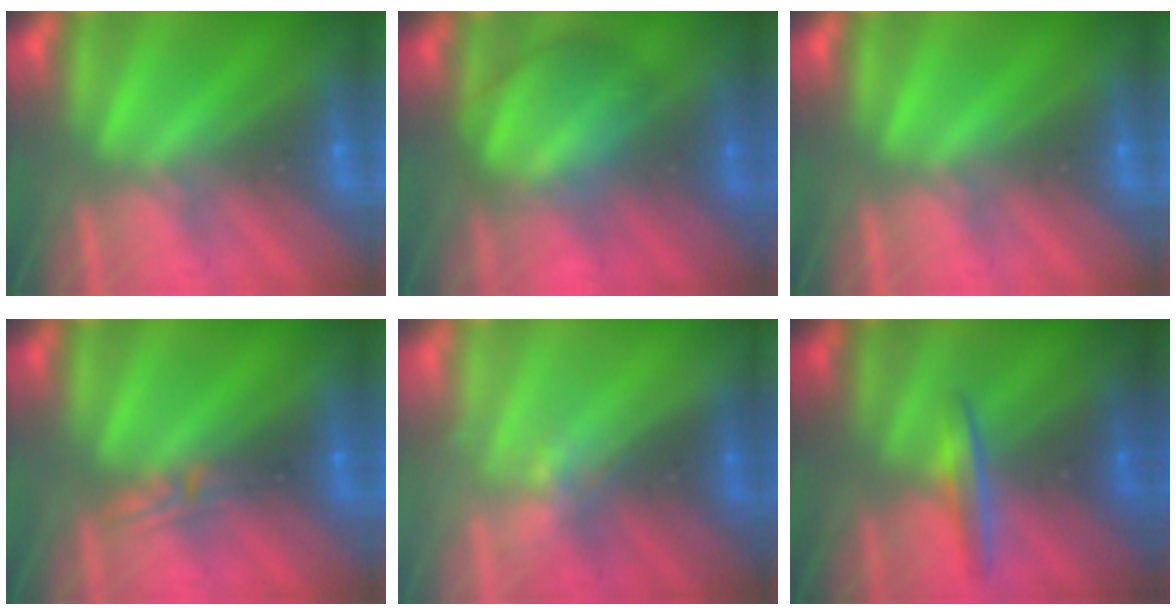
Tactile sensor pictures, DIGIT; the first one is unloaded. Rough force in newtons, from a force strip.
{"total": 2.9}
{"total": 0.0}
{"total": 2.3}
{"total": 1.7}
{"total": 1.5}